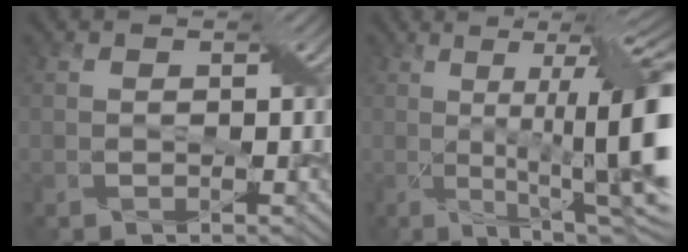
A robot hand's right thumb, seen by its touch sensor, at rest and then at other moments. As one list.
[{"total": 17.4, "force": [0.7, 4.6, 16.7], "torque": [-0.221, 0.016, 0.012]}]